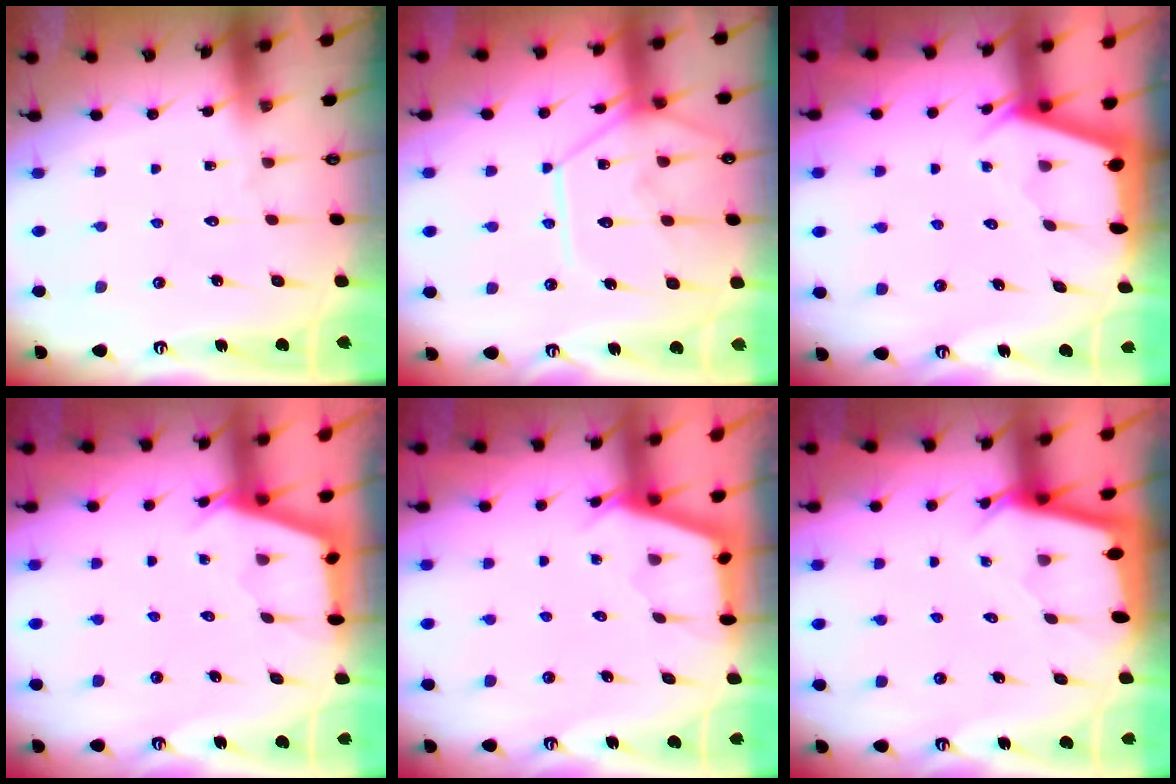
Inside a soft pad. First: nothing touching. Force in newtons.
{"total": 13.4, "press": 13.3, "slide": 1.2}
{"total": 2.4, "press": 2.4, "slide": 0.3}
{"total": 2.9, "press": 2.9, "slide": 0.3}
{"total": 2.9, "press": 2.9, "slide": 0.3}
{"total": 2.3, "press": 2.3, "slide": 0.1}